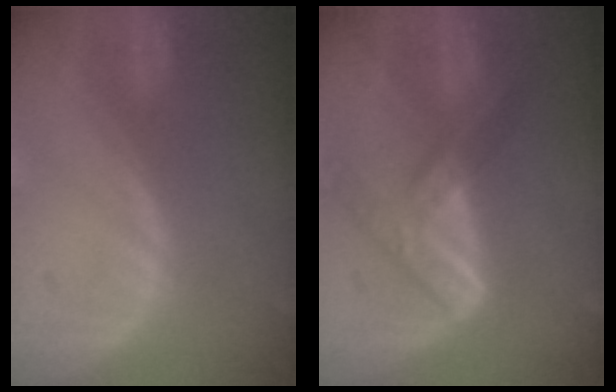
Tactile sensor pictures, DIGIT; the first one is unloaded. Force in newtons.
{"total": 7.2, "press": 6.0, "slide": 3.8}